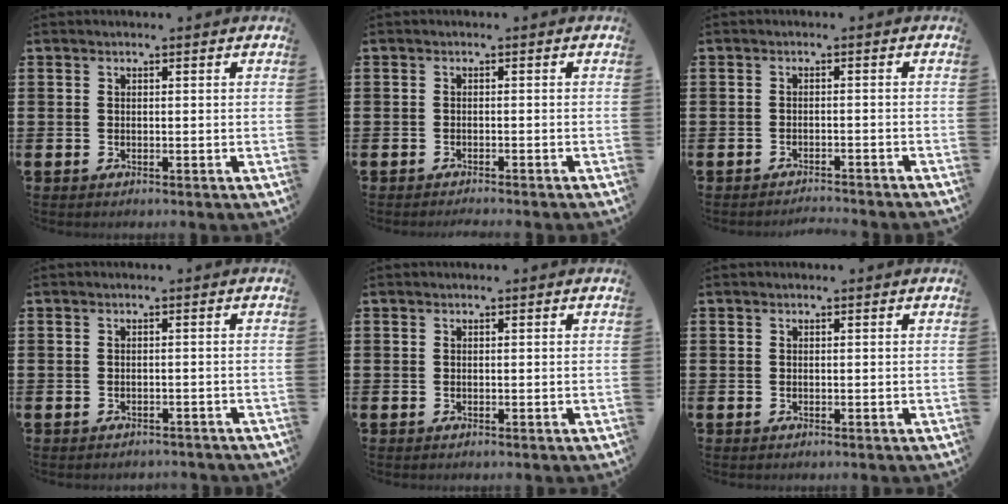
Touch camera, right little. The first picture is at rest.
{"total": 0.7, "force": [-0.7, -0.1, 0.1], "torque": [-0.001, -0.001, -0.014]}
{"total": 1.4, "force": [-1.4, -0.2, 0.0], "torque": [-0.001, 0.005, -0.028]}
{"total": 0.7, "force": [-0.7, 0.1, 0.0], "torque": [-0.003, -0.001, -0.015]}
{"total": 0.0}
{"total": 0.0}